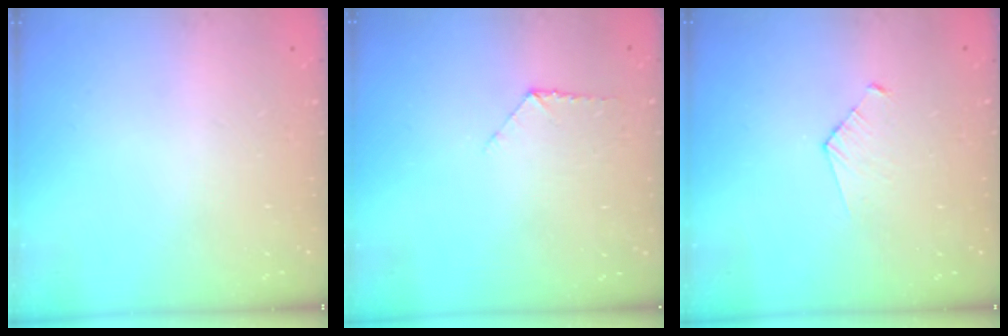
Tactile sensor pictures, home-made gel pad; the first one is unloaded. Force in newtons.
{"total": 7.0, "press": 7.0, "slide": 0.4}
{"total": 3.2, "press": 3.2, "slide": 0.3}